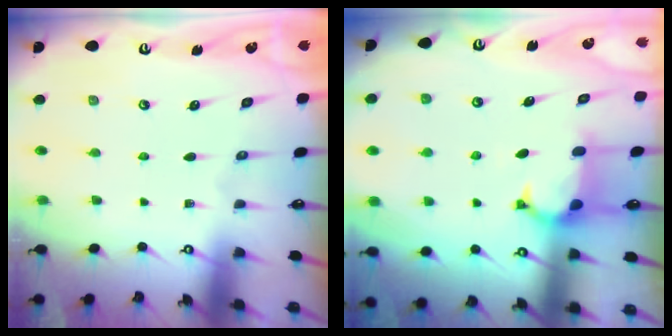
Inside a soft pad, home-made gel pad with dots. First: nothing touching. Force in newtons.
{"total": 0.7, "press": 0.1, "slide": 0.7}